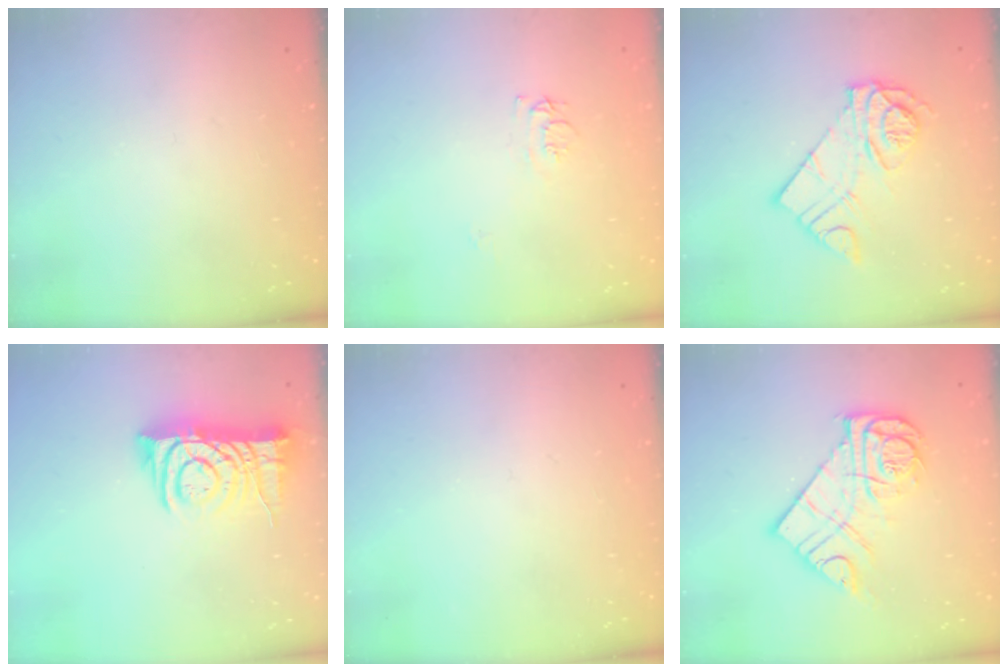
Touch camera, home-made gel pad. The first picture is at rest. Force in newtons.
{"total": 6.2, "press": 6.2, "slide": 0.6}
{"total": 12.1, "press": 12.1, "slide": 1.0}
{"total": 10.7, "press": 10.6, "slide": 1.2}
{"total": 0.0}
{"total": 13.9, "press": 13.8, "slide": 1.5}